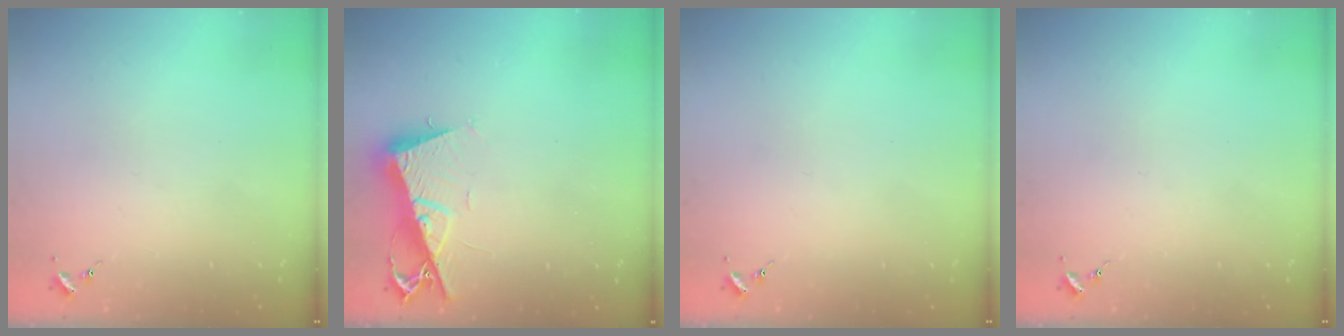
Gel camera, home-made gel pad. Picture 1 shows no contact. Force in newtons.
{"total": 10.0, "press": 10.0, "slide": 0.8}
{"total": 0.0}
{"total": 0.0}